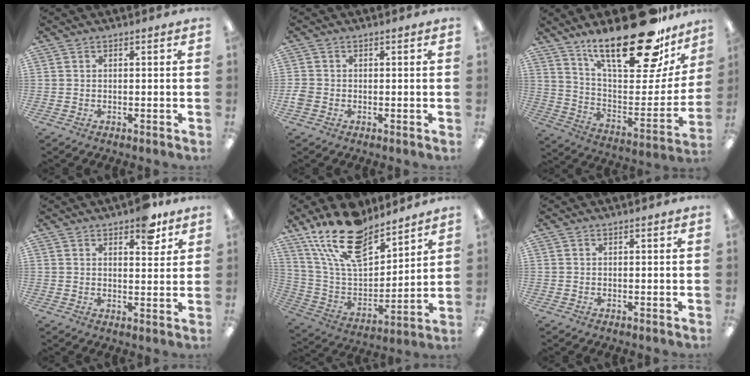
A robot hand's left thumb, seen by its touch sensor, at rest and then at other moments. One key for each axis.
{"total": 2.2, "fx": -0.7, "fy": 1.9, "fz": 1.0, "tx": -0.014, "ty": 0.006, "tz": -0.011}
{"total": 27.9, "fx": 20.0, "fy": 9.0, "fz": 17.3, "tx": -0.248, "ty": -0.136, "tz": 0.332}
{"total": 6.8, "fx": 4.7, "fy": 3.0, "fz": 3.9, "tx": -0.032, "ty": -0.025, "tz": 0.076}
{"total": 20.5, "fx": 15.4, "fy": 8.8, "fz": 10.3, "tx": -0.200, "ty": -0.086, "tz": 0.277}
{"total": 0.0}